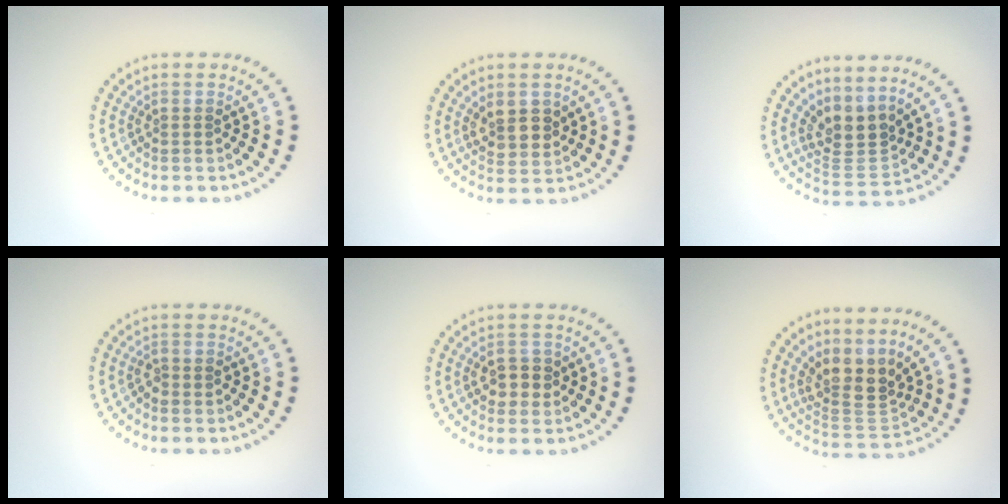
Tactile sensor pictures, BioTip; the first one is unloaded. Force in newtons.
{"total": 2.8, "press": 2.6, "slide": 1.1}
{"total": 3.3, "press": 2.5, "slide": 2.2}
{"total": 0.9, "press": 0.9, "slide": 0.3}
{"total": 2.4, "press": 2.3, "slide": 0.5}
{"total": 3.9, "press": 2.9, "slide": 2.5}